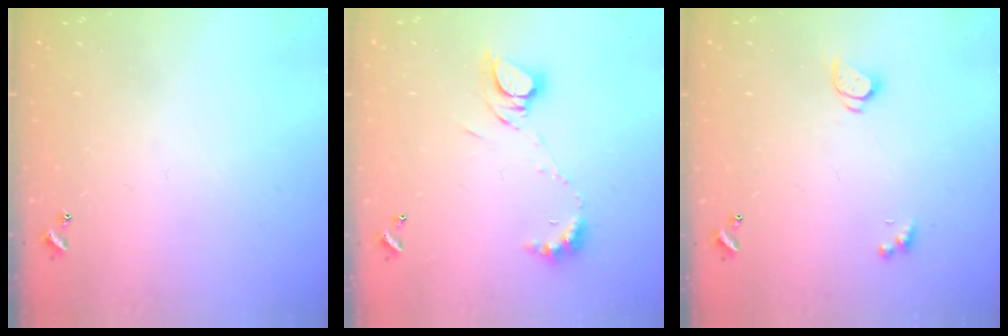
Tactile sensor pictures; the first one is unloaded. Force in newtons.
{"total": 8.3, "press": 8.2, "slide": 1.0}
{"total": 1.6, "press": 1.5, "slide": 0.4}